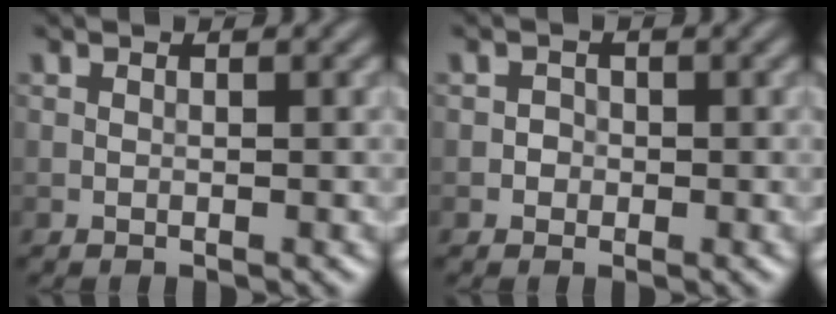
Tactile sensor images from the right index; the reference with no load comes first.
{"total": 0.9, "force": [-0.2, 0.9, 0.2], "torque": [0.010, 0.000, -0.007]}